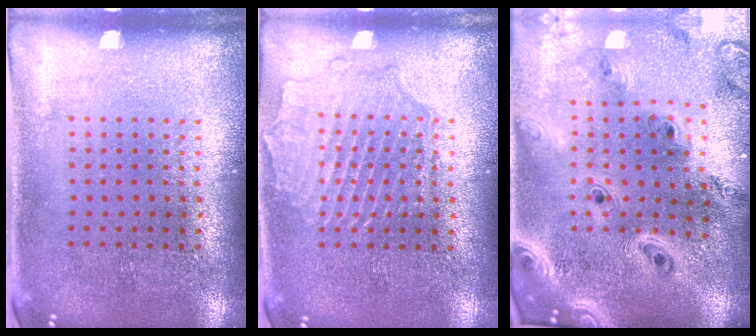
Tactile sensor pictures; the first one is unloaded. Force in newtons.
{"total": 2.1, "press": 2.1, "slide": 0.2}
{"total": 3.0, "press": 2.5, "slide": 1.7}